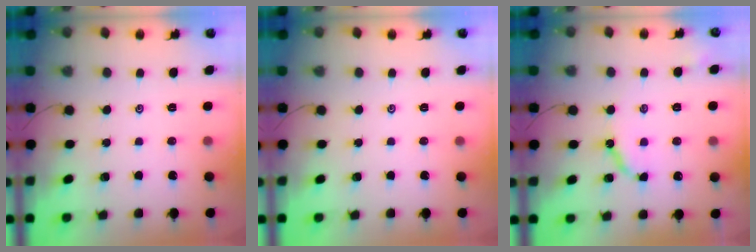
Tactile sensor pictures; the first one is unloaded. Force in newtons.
{"total": 0.0}
{"total": 7.8, "press": 7.8, "slide": 0.6}